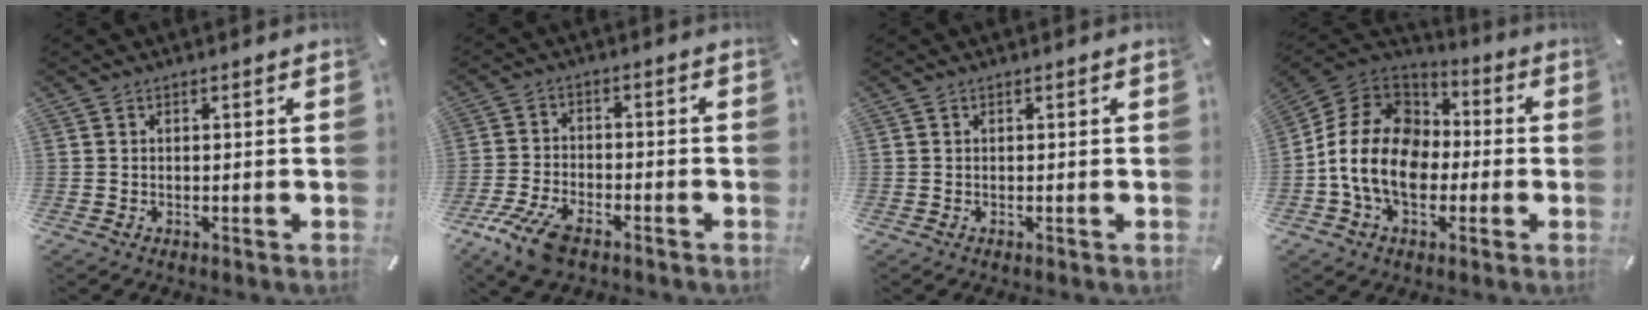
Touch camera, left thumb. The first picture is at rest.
{"total": 8.8, "force": [-5.7, 3.9, 5.4], "torque": [-0.130, 0.013, -0.111]}
{"total": 0.0}
{"total": 16.5, "force": [-4.2, 12.7, 9.7], "torque": [-0.206, 0.038, -0.077]}